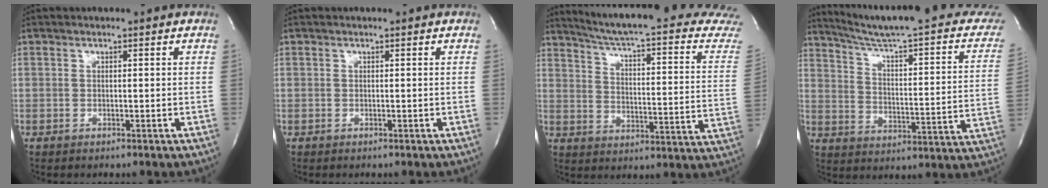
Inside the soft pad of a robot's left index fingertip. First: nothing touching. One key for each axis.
{"total": 0.0}
{"total": 24.9, "fx": 22.3, "fy": 1.0, "fz": 11.0, "tx": -0.161, "ty": -0.086, "tz": 0.270}
{"total": 24.4, "fx": 20.6, "fy": 2.2, "fz": 12.9, "tx": -0.185, "ty": -0.036, "tz": 0.268}